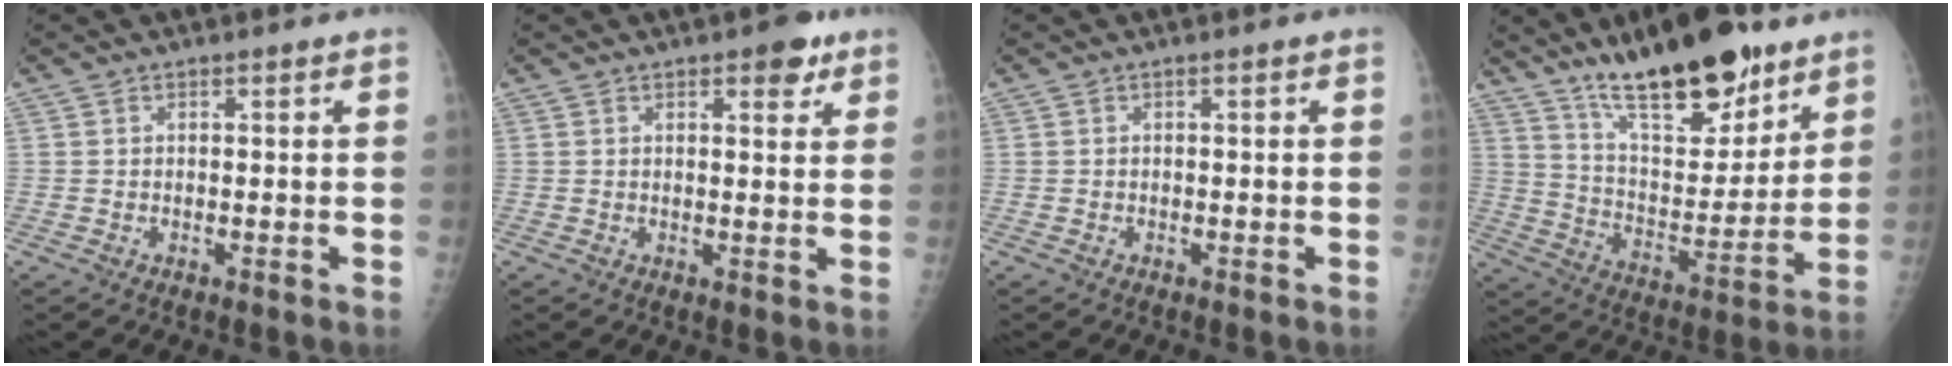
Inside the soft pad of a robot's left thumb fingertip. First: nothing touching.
{"total": 4.2, "force": [2.6, 1.9, 2.7], "torque": [-0.014, -0.009, 0.029]}
{"total": 0.0}
{"total": 21.4, "force": [15.2, 7.6, 13.0], "torque": [-0.161, -0.082, 0.255]}